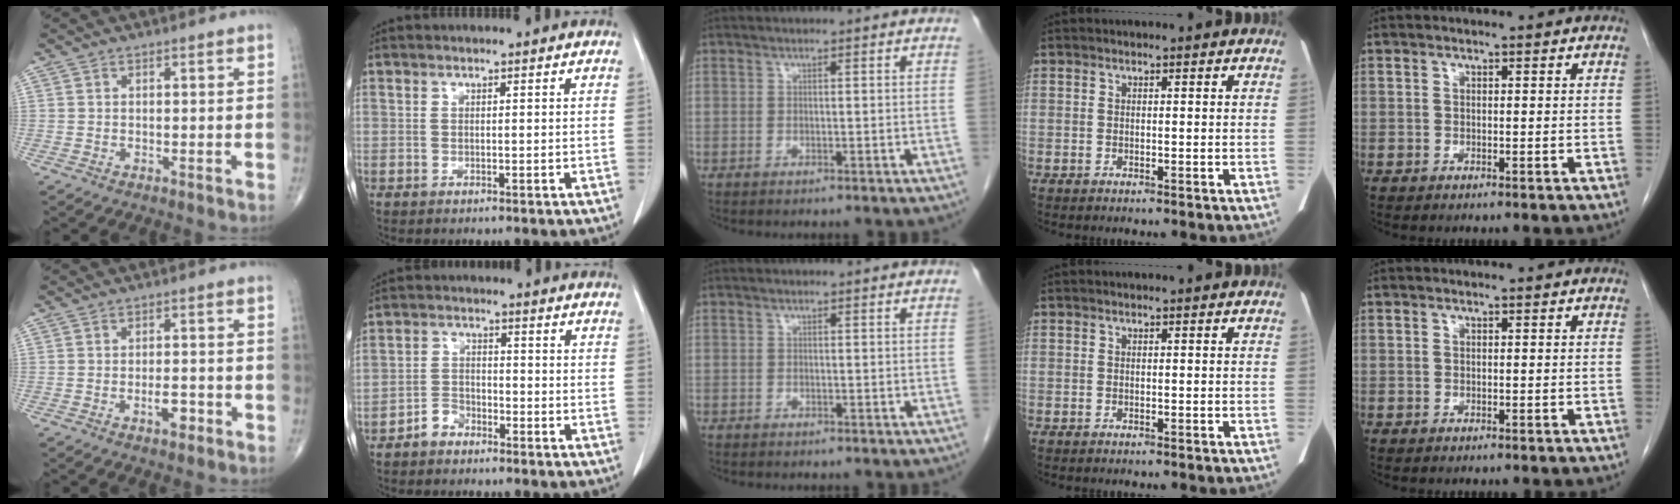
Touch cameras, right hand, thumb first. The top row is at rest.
{"thumb": {"total": 3.3, "force": [-1.5, 1.5, 2.6], "torque": [-0.031, 0.007, -0.025]}, "index": {"total": 3.3, "force": [-2.4, 2.1, 0.7], "torque": [-0.012, 0.010, -0.047]}, "middle": {"total": 1.2, "force": [-1.0, 0.5, 0.3], "torque": [-0.007, 0.001, -0.014]}}